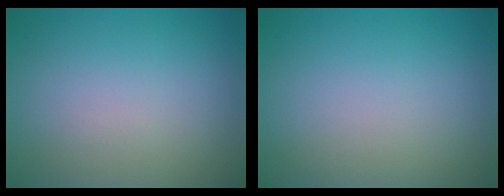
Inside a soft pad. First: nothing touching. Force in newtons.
{"total": 0.0}